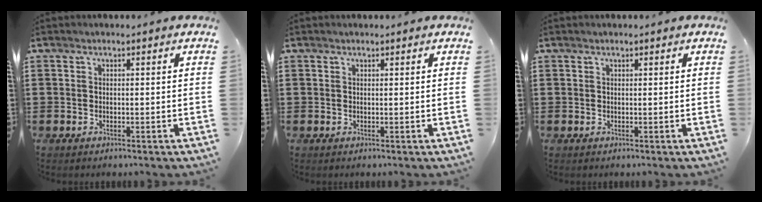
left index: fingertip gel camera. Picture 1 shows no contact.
{"total": 0.0}
{"total": 0.0}